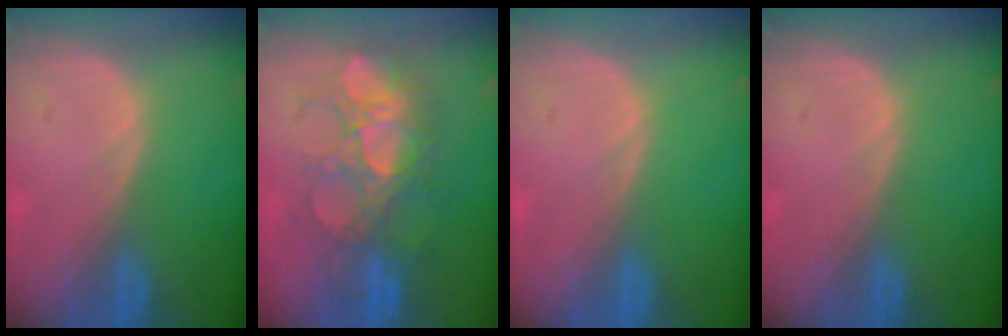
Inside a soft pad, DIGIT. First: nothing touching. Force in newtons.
{"total": 8.8, "press": 8.6, "slide": 1.5}
{"total": 0.0}
{"total": 0.0}